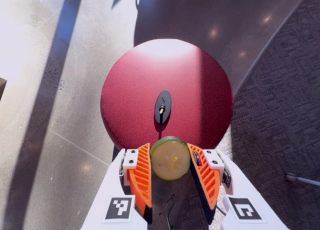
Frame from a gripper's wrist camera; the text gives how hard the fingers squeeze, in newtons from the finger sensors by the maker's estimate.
{"total": 8.9, "left": 8.6, "right": 9.1}